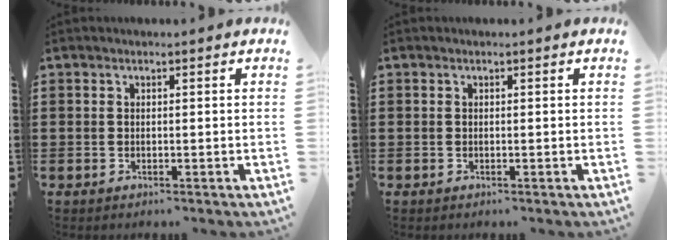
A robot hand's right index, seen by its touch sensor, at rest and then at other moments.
{"total": 0.0}